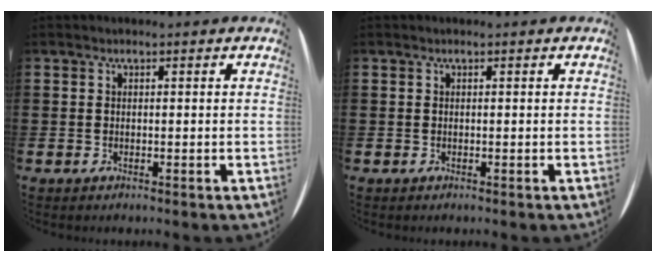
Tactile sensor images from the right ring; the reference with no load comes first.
{"total": 0.0}